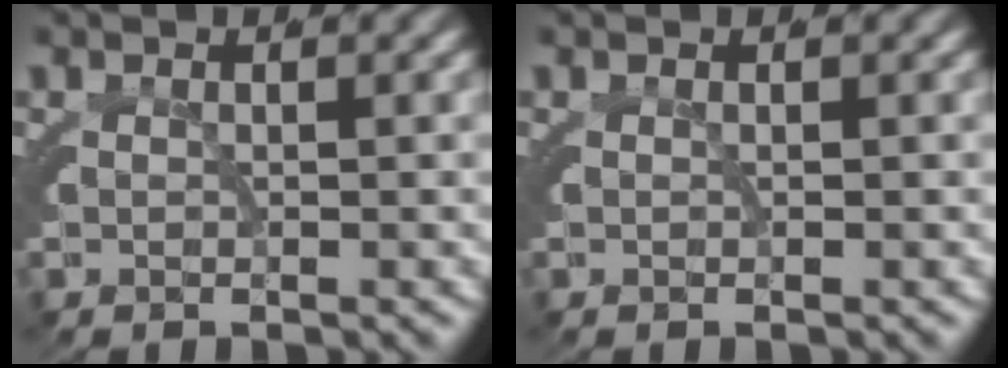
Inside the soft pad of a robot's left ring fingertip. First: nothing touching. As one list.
[{"total": 0.0}]